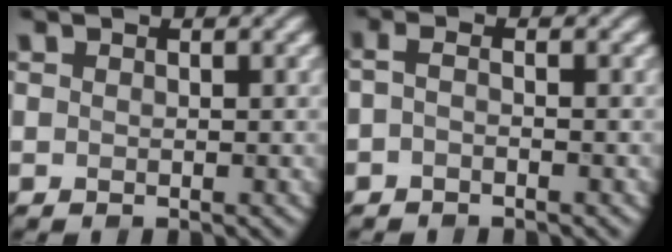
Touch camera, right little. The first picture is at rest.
{"total": 1.2, "force": [-0.7, 0.3, 0.9], "torque": [-0.023, -0.006, -0.016]}